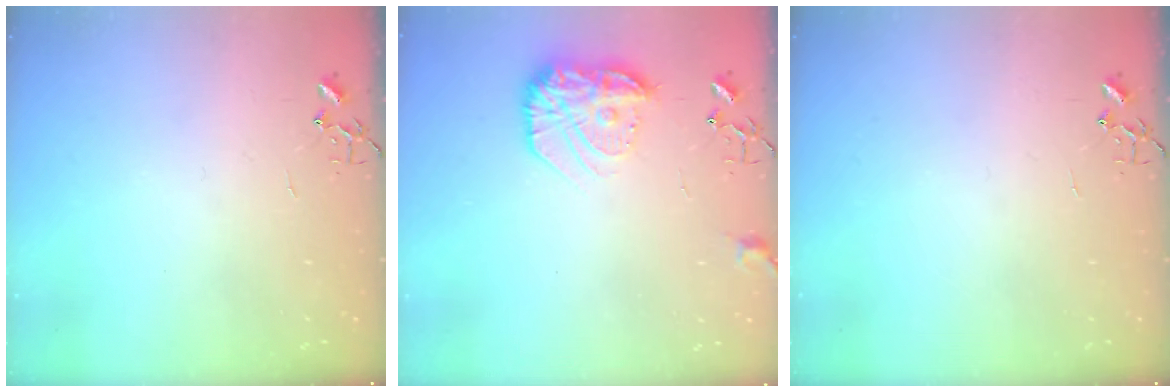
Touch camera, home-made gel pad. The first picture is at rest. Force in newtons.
{"total": 15.1, "press": 15.0, "slide": 1.0}
{"total": 0.0}